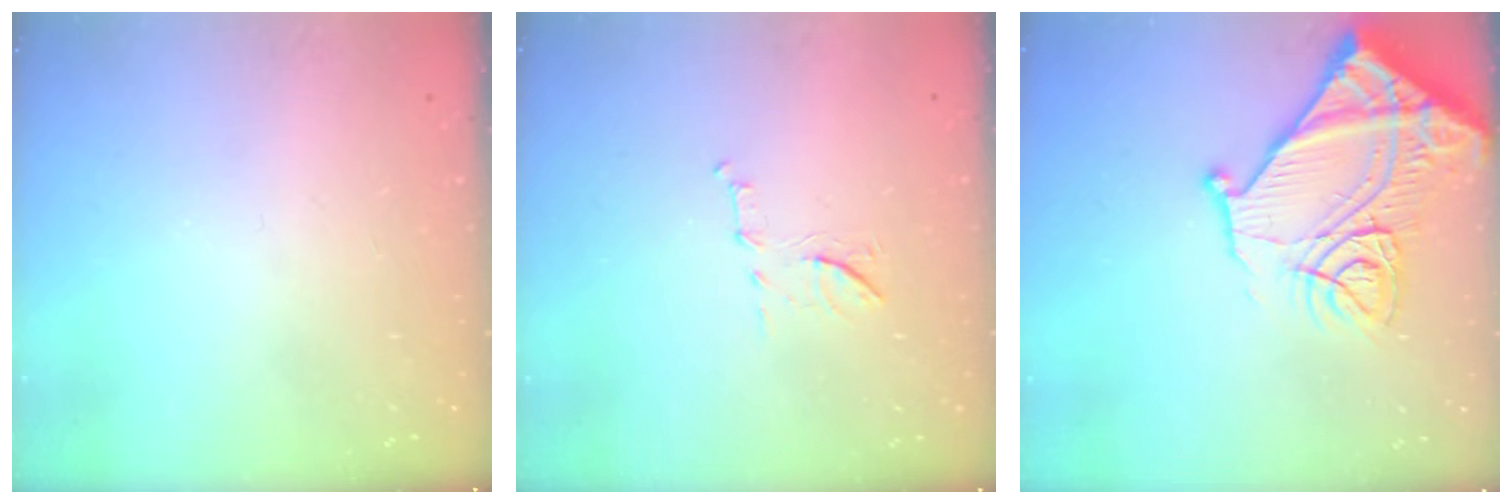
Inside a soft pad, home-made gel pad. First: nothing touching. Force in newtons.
{"total": 7.2, "press": 7.0, "slide": 1.5}
{"total": 19.6, "press": 19.5, "slide": 2.0}